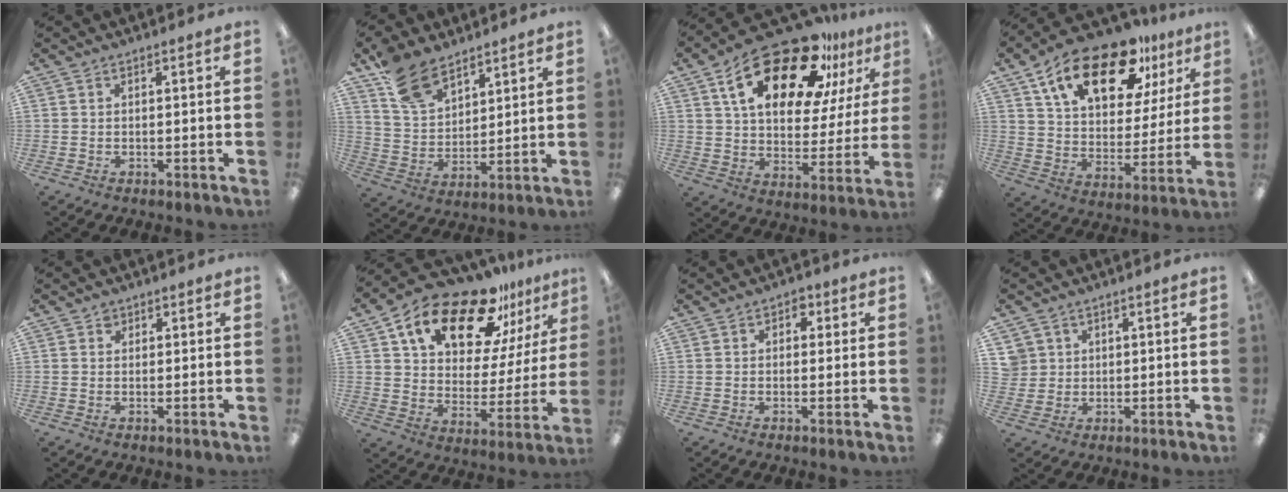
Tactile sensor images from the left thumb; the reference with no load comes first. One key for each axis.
{"total": 12.9, "fx": 9.3, "fy": 7.0, "fz": 5.5, "tx": -0.115, "ty": -0.037, "tz": 0.180}
{"total": 24.4, "fx": 15.1, "fy": 11.4, "fz": 15.4, "tx": -0.249, "ty": -0.076, "tz": 0.255}
{"total": 20.7, "fx": 13.1, "fy": 9.7, "fz": 12.7, "tx": -0.214, "ty": -0.063, "tz": 0.227}
{"total": 1.7, "fx": 0.9, "fy": 1.4, "fz": 0.4, "tx": -0.001, "ty": -0.001, "tz": 0.014}
{"total": 20.6, "fx": 14.8, "fy": 8.9, "fz": 11.2, "tx": -0.196, "ty": -0.094, "tz": 0.255}
{"total": 2.7, "fx": 0.7, "fy": 2.3, "fz": 1.3, "tx": -0.008, "ty": 0.003, "tz": 0.007}
{"total": 4.5, "fx": 1.6, "fy": 4.2, "fz": 0.0, "tx": -0.010, "ty": 0.006, "tz": 0.032}